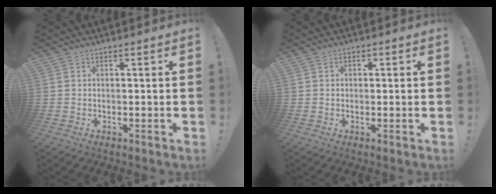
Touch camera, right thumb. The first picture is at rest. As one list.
[{"total": 1.0, "force": [-0.3, 0.9, 0.4], "torque": [-0.002, 0.002, -0.008]}]